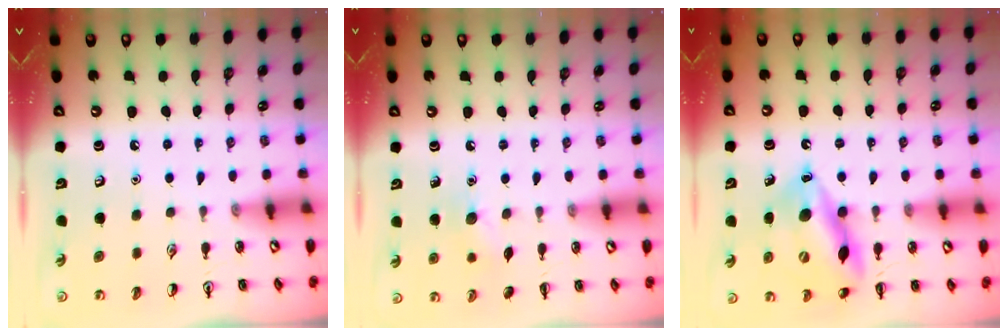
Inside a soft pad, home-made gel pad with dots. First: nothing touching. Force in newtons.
{"total": 8.3, "press": 8.1, "slide": 1.8}
{"total": 16.0, "press": 15.7, "slide": 3.1}